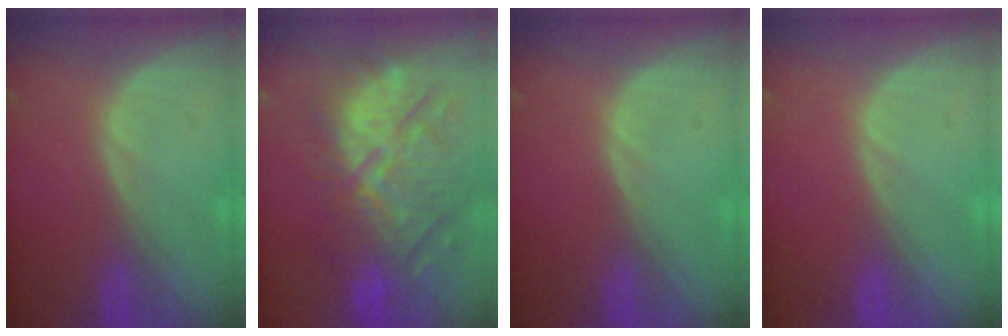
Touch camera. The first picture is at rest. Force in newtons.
{"total": 13.1, "press": 12.3, "slide": 4.5}
{"total": 0.0}
{"total": 0.0}